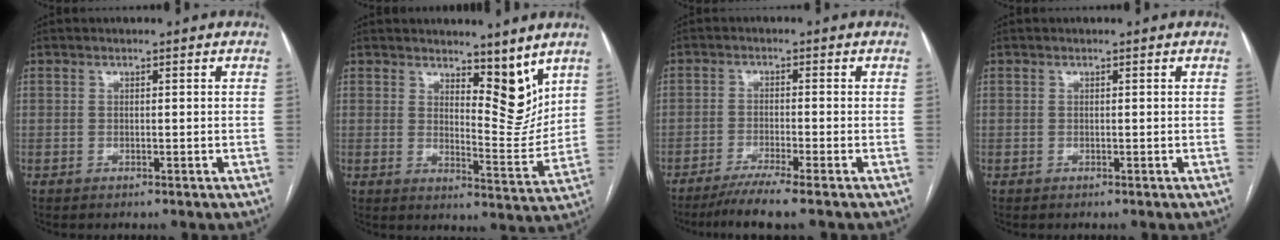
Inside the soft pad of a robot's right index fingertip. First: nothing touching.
{"total": 7.5, "force": [5.4, 2.5, 4.6], "torque": [-0.061, -0.017, 0.087]}
{"total": 5.8, "force": [-4.5, -1.1, 3.4], "torque": [-0.056, -0.019, -0.083]}
{"total": 0.0}